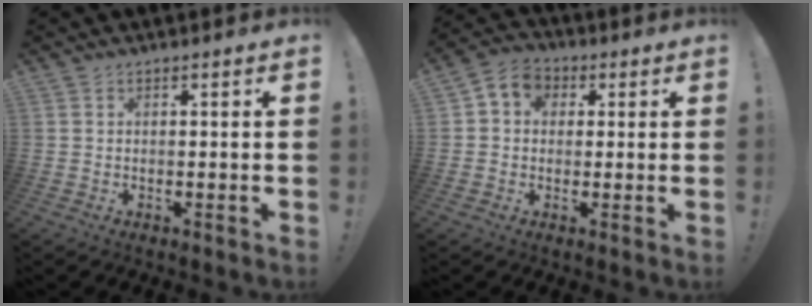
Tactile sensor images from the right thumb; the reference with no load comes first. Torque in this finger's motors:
{"motor_torque": [-0.11, 0.11, 0.00, -0.01, 0.07]}